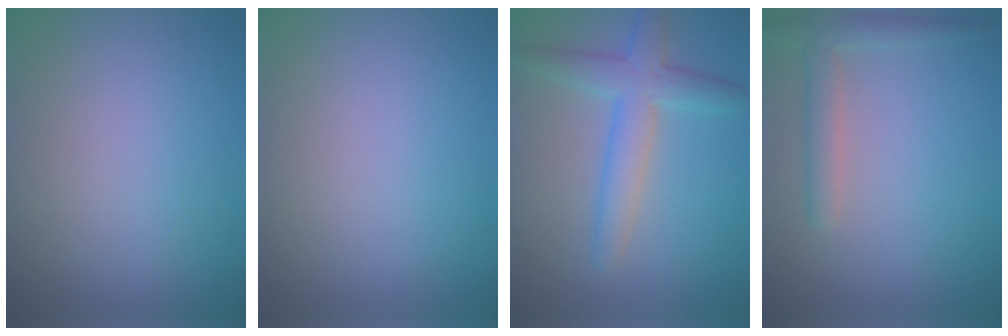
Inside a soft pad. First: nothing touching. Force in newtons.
{"total": 0.0}
{"total": 4.3, "press": 4.2, "slide": 0.2}
{"total": 2.6, "press": 2.5, "slide": 0.2}